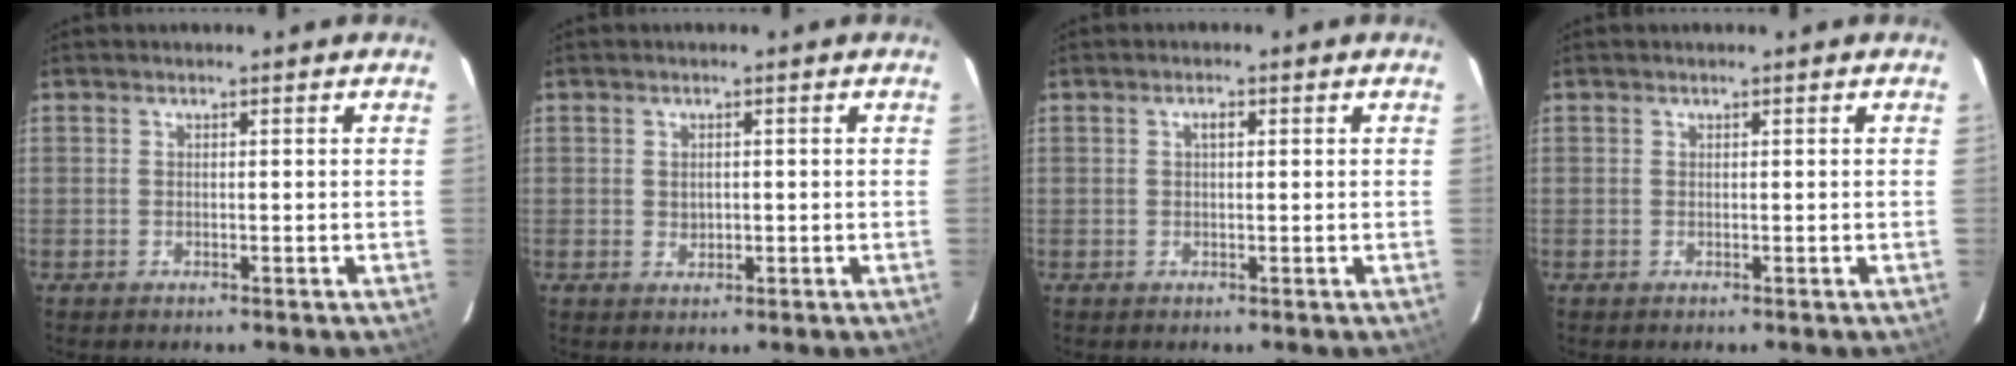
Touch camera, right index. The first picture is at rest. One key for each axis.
{"total": 1.5, "fx": 0.1, "fy": 1.3, "fz": 0.7, "tx": -0.008, "ty": 0.004, "tz": 0.004}
{"total": 1.4, "fx": 0.4, "fy": 0.6, "fz": 1.1, "tx": -0.020, "ty": 0.007, "tz": 0.004}
{"total": 0.0}